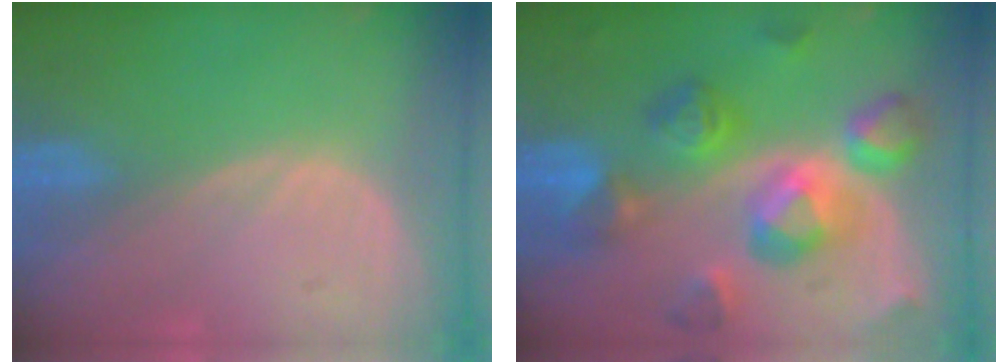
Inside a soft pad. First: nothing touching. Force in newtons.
{"total": 11.4, "press": 11.4, "slide": 0.9}